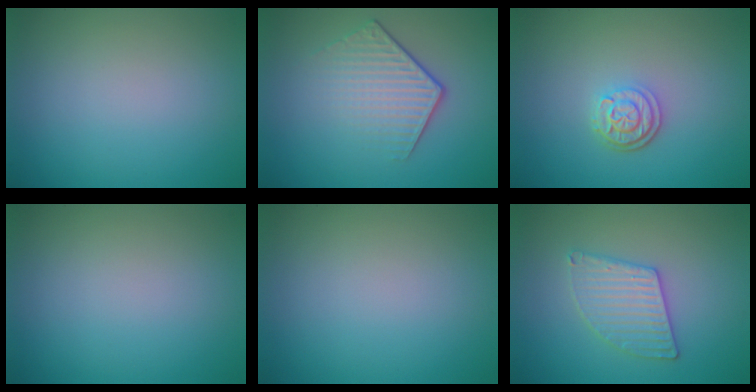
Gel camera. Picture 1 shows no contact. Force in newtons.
{"total": 4.0, "press": 2.8, "slide": 2.9}
{"total": 2.8, "press": 2.3, "slide": 1.6}
{"total": 0.0}
{"total": 0.0}
{"total": 3.0, "press": 3.0, "slide": 0.2}